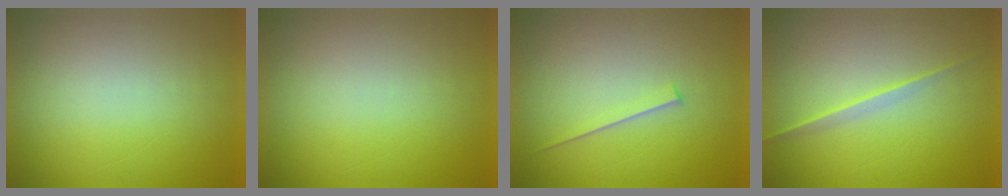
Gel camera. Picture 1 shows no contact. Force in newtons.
{"total": 0.0}
{"total": 1.6}
{"total": 2.1}